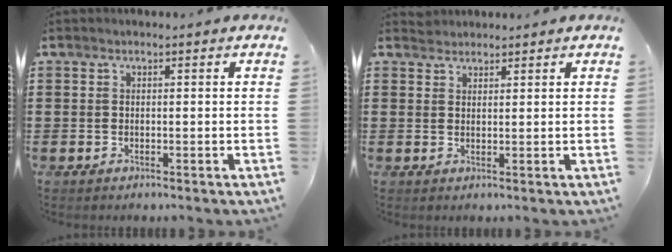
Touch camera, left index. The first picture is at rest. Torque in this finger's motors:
{"motor_torque": [-0.07, -0.03, -0.01, -0.01]}